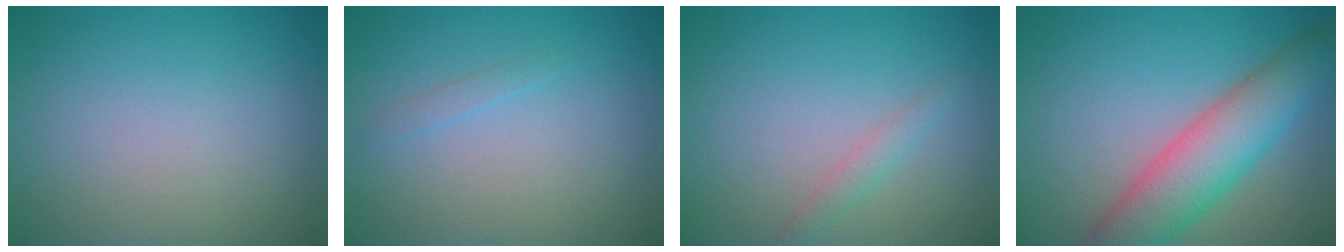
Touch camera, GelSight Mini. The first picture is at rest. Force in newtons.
{"total": 0.7, "press": 0.7, "slide": 0.1}
{"total": 1.3, "press": 1.3, "slide": 0.1}
{"total": 7.7, "press": 7.7, "slide": 0.3}